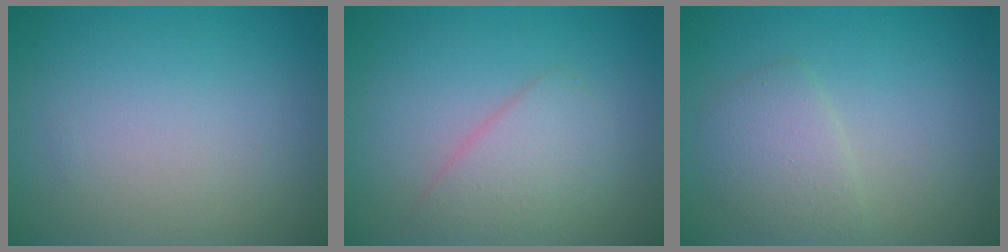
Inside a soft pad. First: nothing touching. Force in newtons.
{"total": 2.8, "press": 2.7, "slide": 0.2}
{"total": 2.7, "press": 2.7, "slide": 0.1}